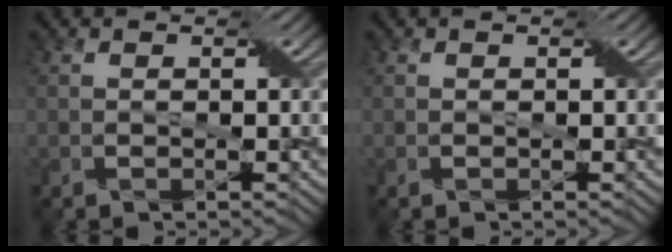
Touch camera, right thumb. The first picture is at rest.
{"total": 0.0}